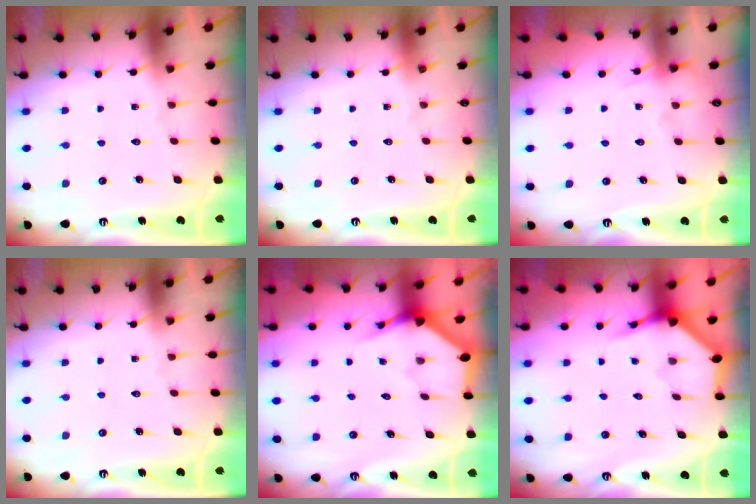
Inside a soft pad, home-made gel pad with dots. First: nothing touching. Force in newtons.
{"total": 0.0}
{"total": 5.1, "press": 5.1, "slide": 0.7}
{"total": 0.0}
{"total": 3.4, "press": 3.4, "slide": 0.2}
{"total": 4.0, "press": 4.0, "slide": 0.3}